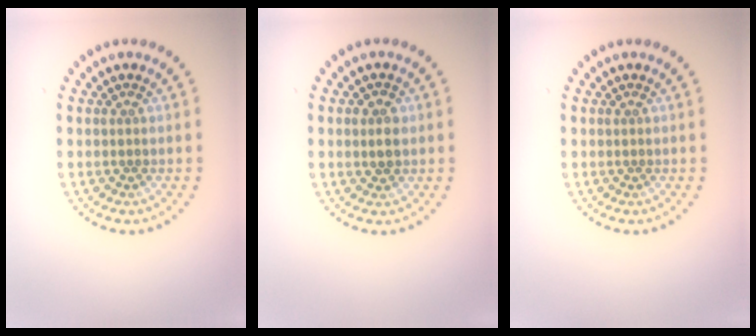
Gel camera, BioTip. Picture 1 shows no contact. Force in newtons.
{"total": 1.8, "press": 1.8, "slide": 0.3}
{"total": 0.0}